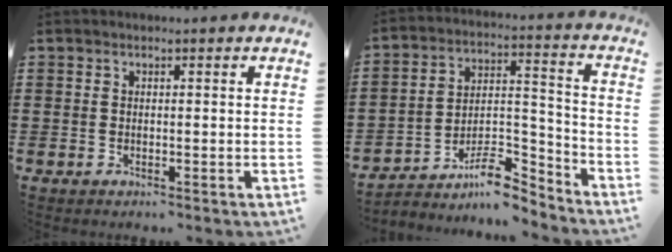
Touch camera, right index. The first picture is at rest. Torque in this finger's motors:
{"motor_torque": [-0.44, 0.13, -1.05, -0.21]}